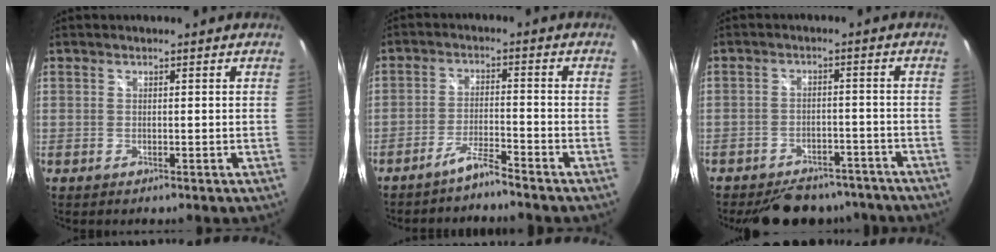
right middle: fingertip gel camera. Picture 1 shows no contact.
{"total": 3.9, "force": [-3.6, -0.4, 1.4], "torque": [-0.044, 0.007, -0.065]}
{"total": 13.1, "force": [-10.9, 5.9, 4.1], "torque": [-0.096, 0.017, -0.134]}